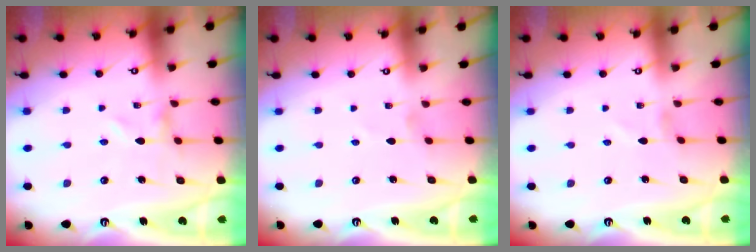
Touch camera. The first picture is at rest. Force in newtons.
{"total": 0.0}
{"total": 1.0, "press": 1.0, "slide": 0.1}